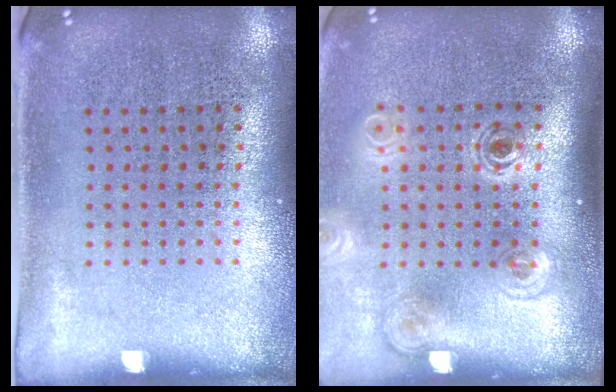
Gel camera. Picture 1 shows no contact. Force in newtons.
{"total": 1.8, "press": 1.2, "slide": 1.4}